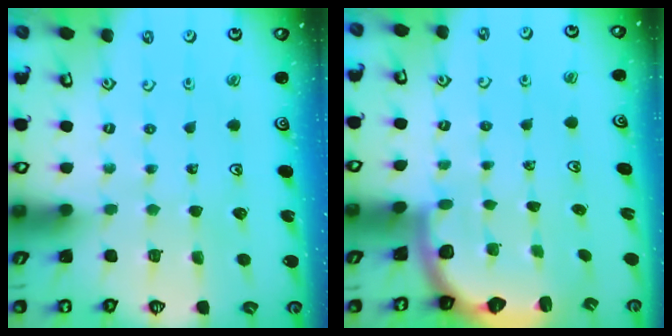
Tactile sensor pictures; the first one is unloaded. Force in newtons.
{"total": 2.7, "press": 2.0, "slide": 1.7}